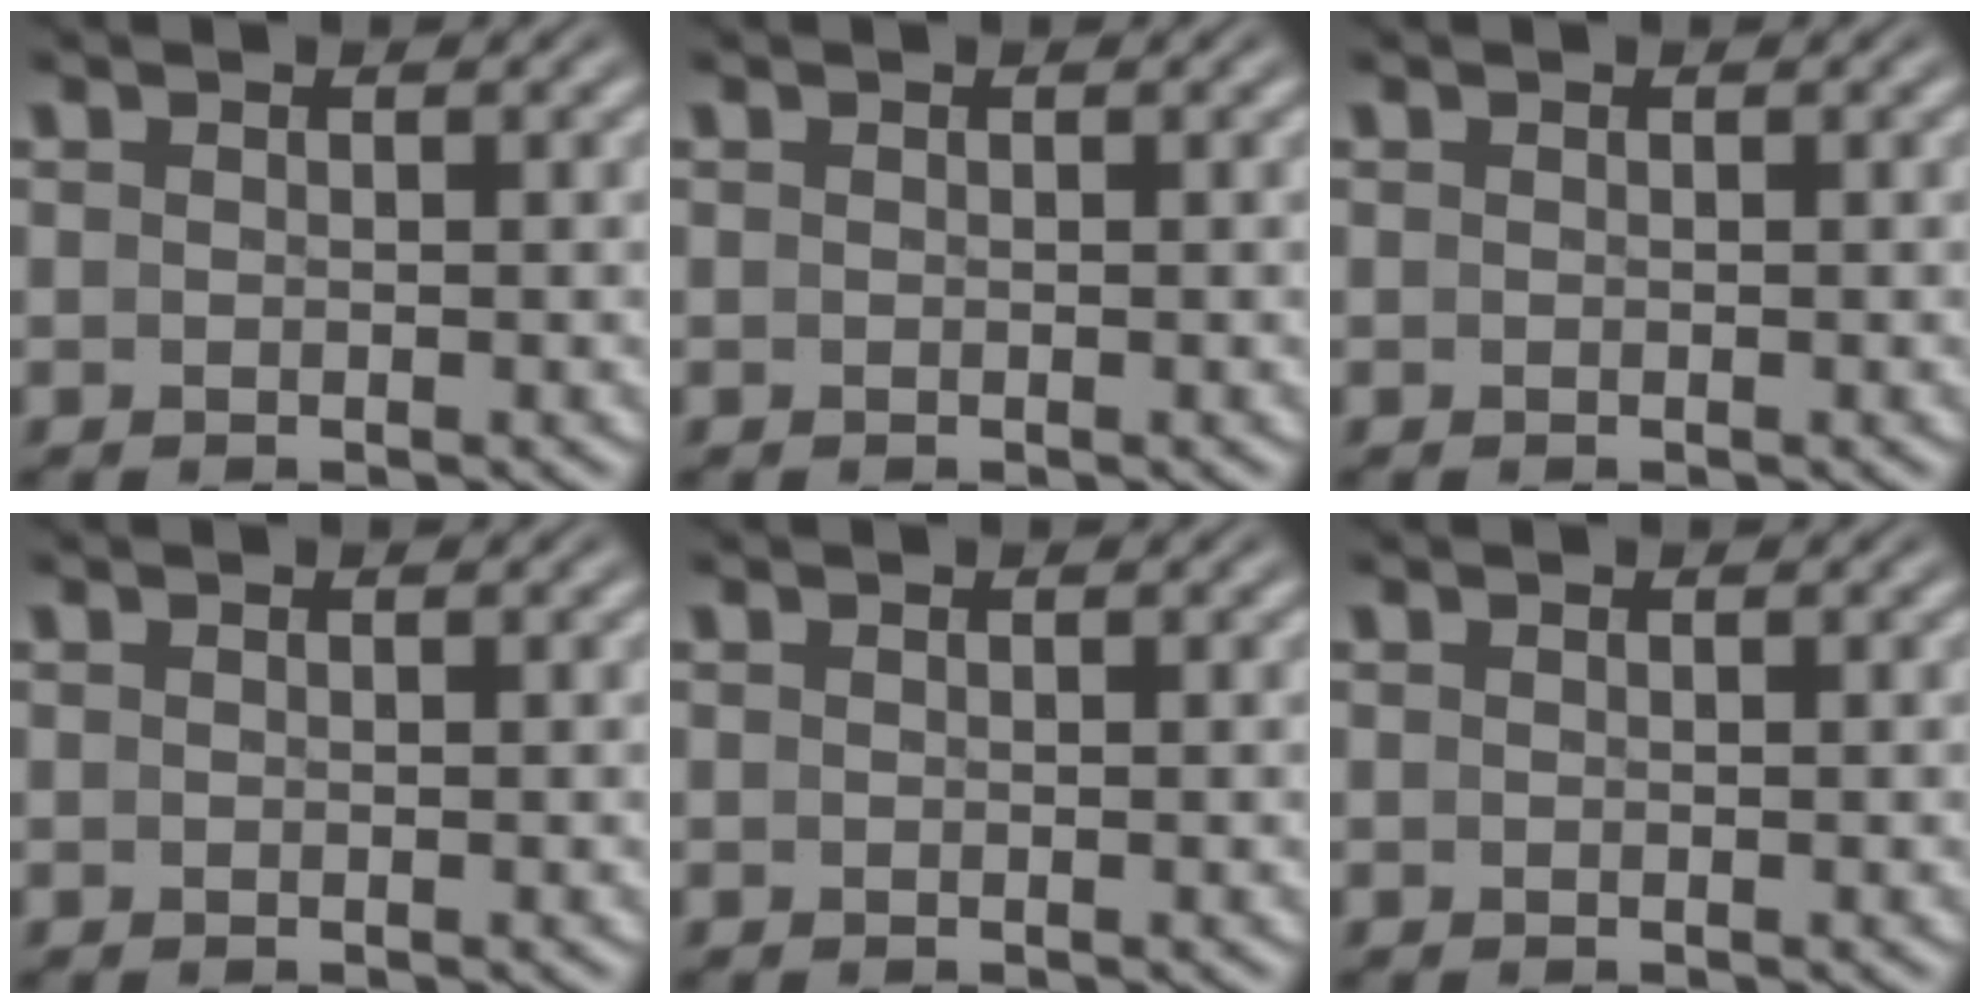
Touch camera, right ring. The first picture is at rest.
{"total": 0.0}
{"total": 0.0}
{"total": 0.0}
{"total": 0.0}
{"total": 0.0}